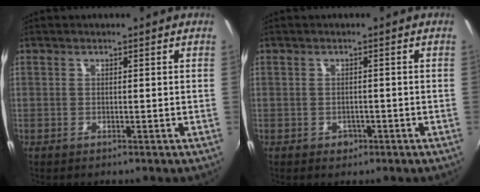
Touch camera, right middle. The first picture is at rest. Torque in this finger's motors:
{"motor_torque": [0.20, -0.13, 0.07, 0.01]}